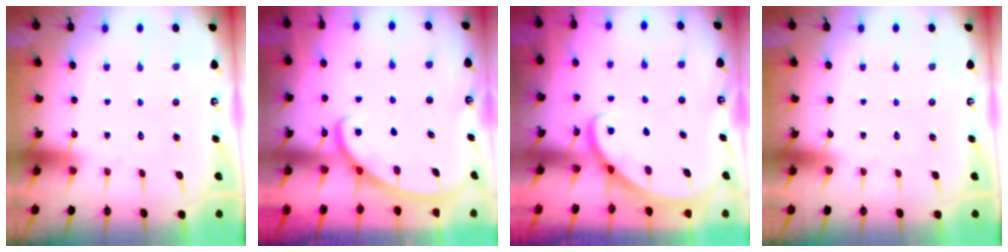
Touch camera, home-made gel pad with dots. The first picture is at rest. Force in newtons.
{"total": 2.7, "press": 2.7, "slide": 0.3}
{"total": 2.9, "press": 2.9, "slide": 0.2}
{"total": 0.0}